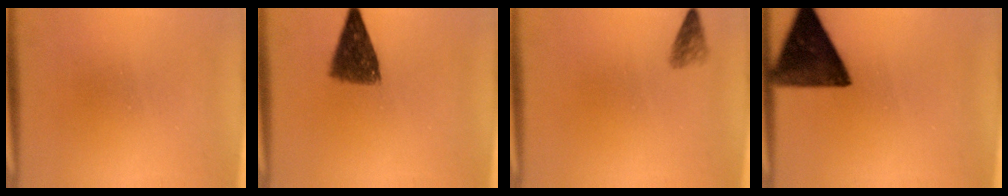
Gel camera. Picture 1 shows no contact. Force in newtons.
{"total": 7.3}
{"total": 1.7}
{"total": 14.1}